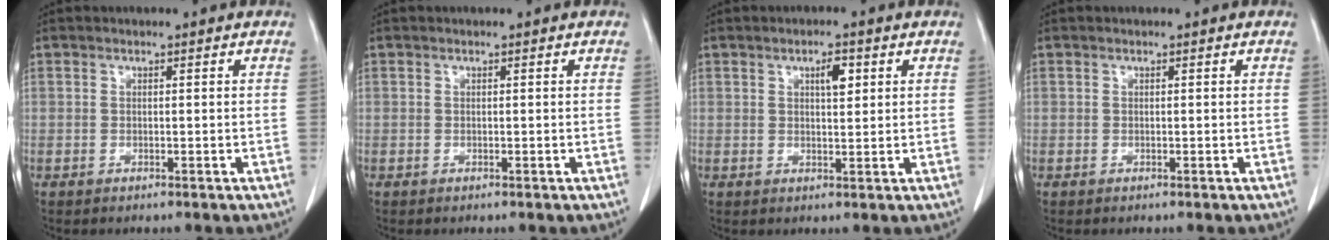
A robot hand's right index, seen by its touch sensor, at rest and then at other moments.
{"total": 0.0}
{"total": 3.1, "force": [1.3, 1.0, 2.6], "torque": [-0.043, 0.000, 0.020]}
{"total": 0.0}